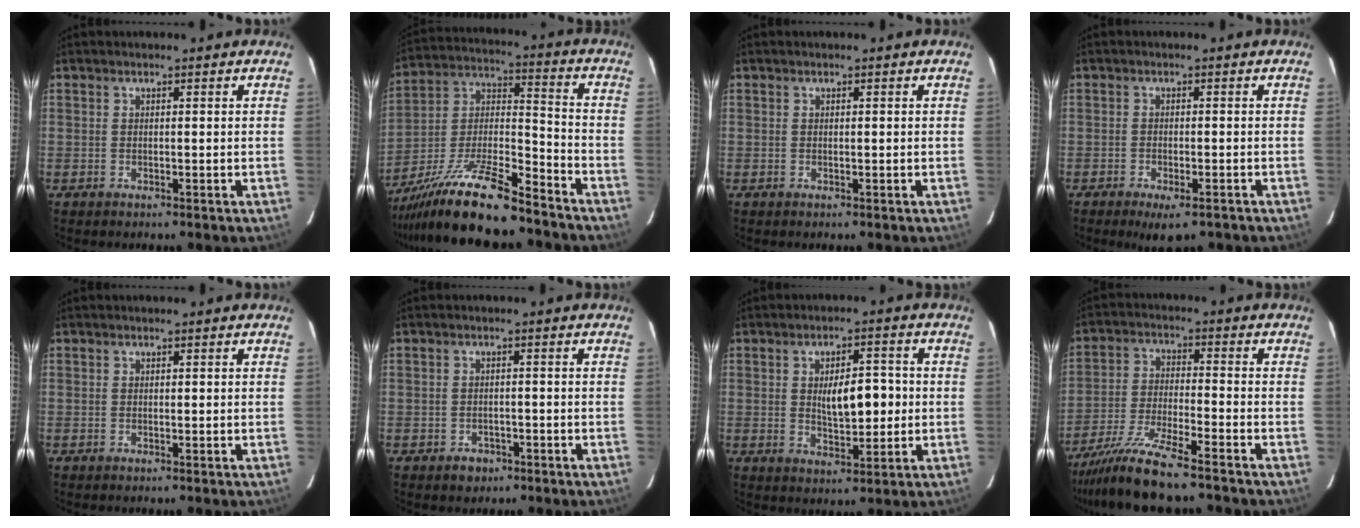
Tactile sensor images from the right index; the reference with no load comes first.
{"total": 17.8, "force": [-14.7, 2.0, 9.9], "torque": [-0.209, -0.012, -0.268]}
{"total": 0.0}
{"total": 4.8, "force": [-3.4, 1.5, 2.9], "torque": [-0.040, -0.004, -0.048]}
{"total": 0.0}
{"total": 2.3, "force": [-1.4, 1.8, 0.6], "torque": [-0.008, 0.006, -0.015]}
{"total": 7.4, "force": [0.2, 2.9, 6.8], "torque": [-0.109, 0.006, 0.010]}
{"total": 10.1, "force": [-8.5, -0.1, 5.5], "torque": [-0.100, -0.024, -0.152]}